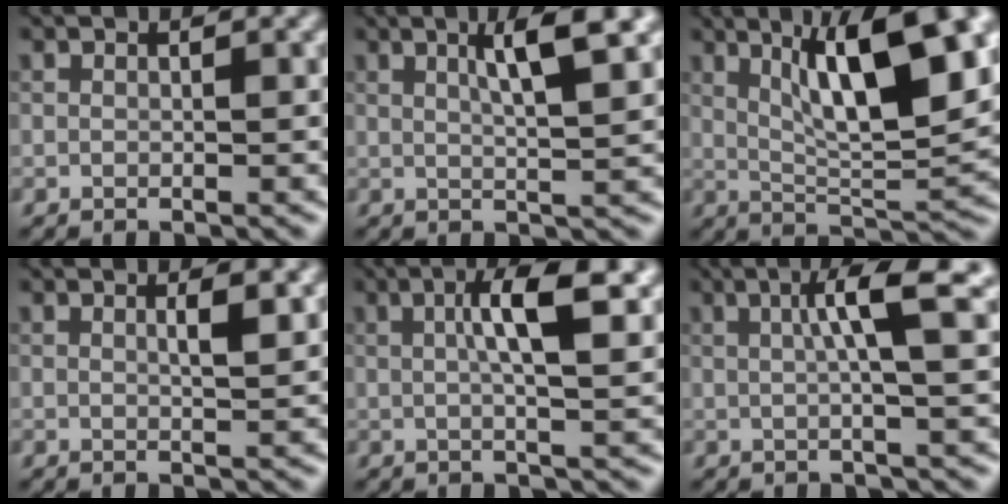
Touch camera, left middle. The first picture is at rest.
{"total": 5.0, "force": [2.0, 0.9, 4.5], "torque": [-0.066, 0.005, 0.030]}
{"total": 11.0, "force": [4.3, 2.7, 9.8], "torque": [-0.148, 0.006, 0.073]}
{"total": 1.8, "force": [0.5, 0.4, 1.6], "torque": [-0.025, 0.001, 0.005]}
{"total": 5.8, "force": [1.5, 1.3, 5.4], "torque": [-0.083, 0.008, 0.021]}
{"total": 5.6, "force": [1.4, 0.8, 5.4], "torque": [-0.082, 0.011, 0.020]}